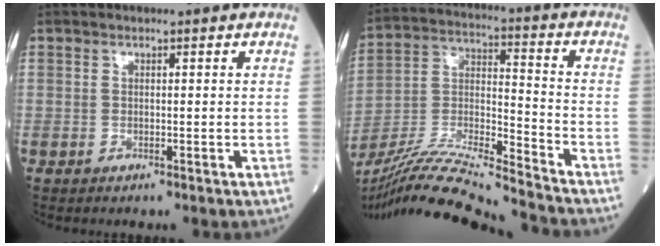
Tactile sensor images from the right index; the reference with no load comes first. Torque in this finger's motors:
{"motor_torque": [0.53, -0.45, 0.39, 0.12]}